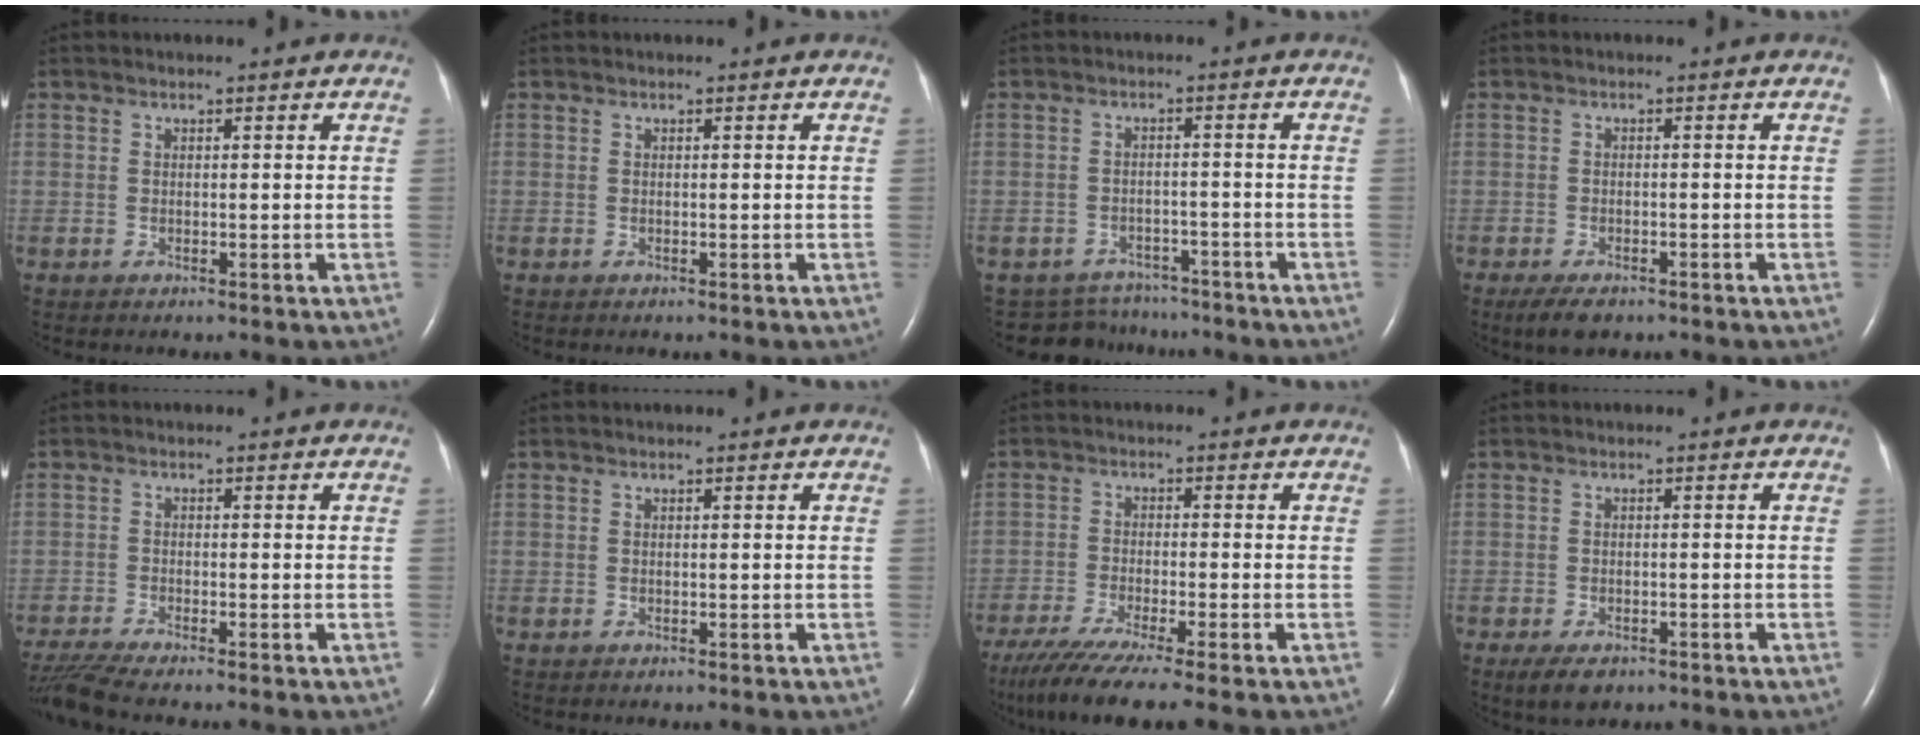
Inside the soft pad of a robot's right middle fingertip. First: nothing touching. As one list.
[{"total": 0.0}, {"total": 7.7, "force": [-7.1, 2.9, -0.7], "torque": [0.003, 0.016, -0.095]}, {"total": 3.7, "force": [-2.6, 1.5, 2.2], "torque": [-0.045, -0.007, -0.038]}, {"total": 5.1, "force": [-4.6, -0.8, 2.1], "torque": [-0.046, -0.019, -0.085]}, {"total": 0.0}, {"total": 10.9, "force": [-8.7, -0.5, 6.5], "torque": [-0.104, -0.034, -0.141]}, {"total": 3.5, "force": [-2.3, 1.7, 2.1], "torque": [-0.041, -0.006, -0.031]}]